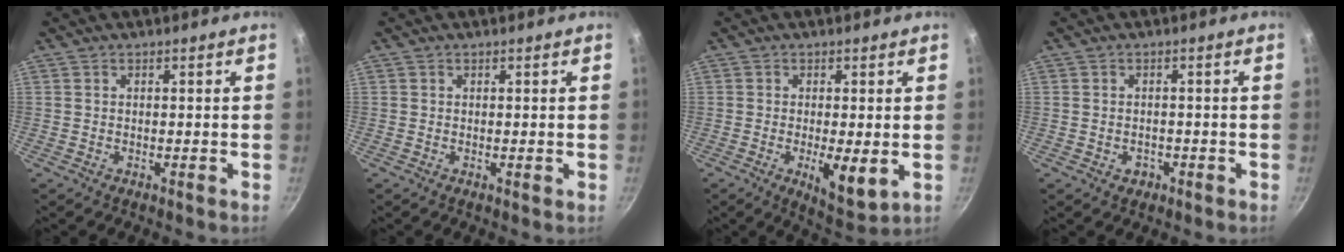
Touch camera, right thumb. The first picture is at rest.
{"total": 0.0}
{"total": 7.7, "force": [-1.3, 2.8, 7.1], "torque": [-0.101, -0.015, -0.010]}
{"total": 2.1, "force": [-0.9, 1.7, 0.9], "torque": [-0.010, 0.007, -0.007]}